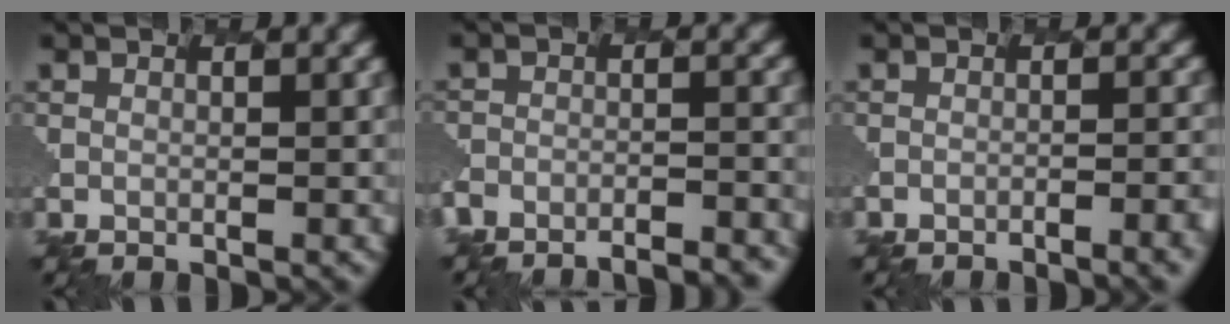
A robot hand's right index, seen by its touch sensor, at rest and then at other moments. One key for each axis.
{"total": 9.7, "fx": -9.4, "fy": 2.2, "fz": 1.0, "tx": -0.003, "ty": 0.011, "tz": -0.112}
{"total": 3.6, "fx": -2.6, "fy": 0.8, "fz": 2.2, "tx": -0.019, "ty": 0.017, "tz": -0.034}